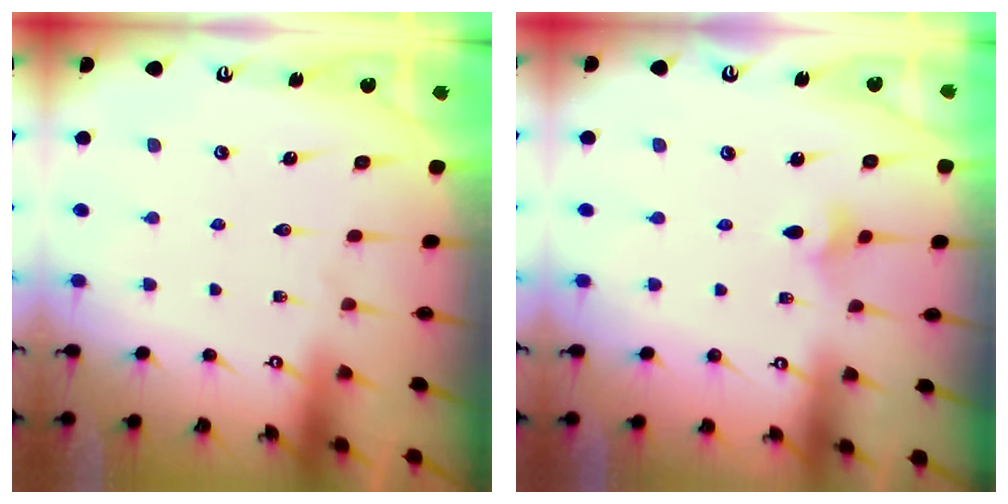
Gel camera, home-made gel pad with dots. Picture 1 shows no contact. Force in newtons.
{"total": 3.4, "press": 3.3, "slide": 0.7}